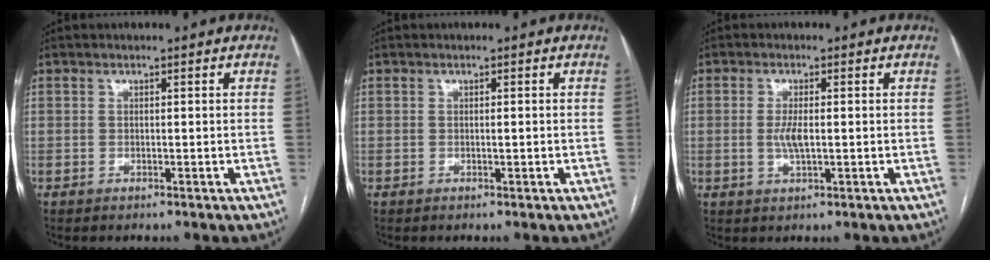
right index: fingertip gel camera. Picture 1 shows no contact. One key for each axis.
{"total": 0.0}
{"total": 3.2, "fx": -0.1, "fy": 0.8, "fz": 3.1, "tx": -0.066, "ty": -0.004, "tz": -0.001}